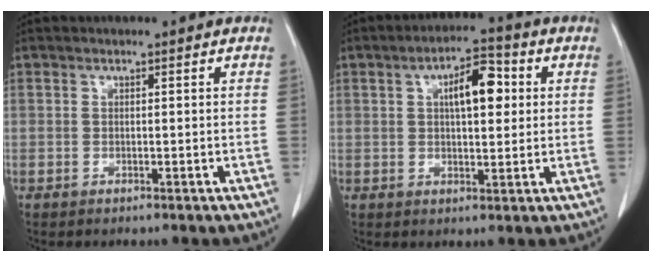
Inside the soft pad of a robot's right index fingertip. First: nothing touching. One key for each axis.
{"total": 7.6, "fx": 2.0, "fy": 2.9, "fz": 6.8, "tx": -0.108, "ty": 0.018, "tz": 0.029}